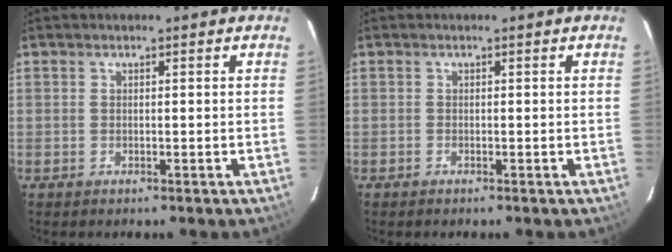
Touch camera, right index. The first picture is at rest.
{"total": 0.0}